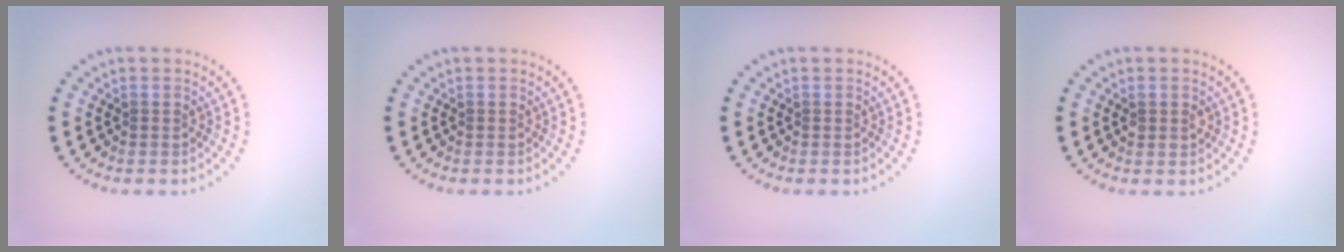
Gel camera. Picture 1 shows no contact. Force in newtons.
{"total": 0.0}
{"total": 0.0}
{"total": 1.2, "press": 1.1, "slide": 0.3}